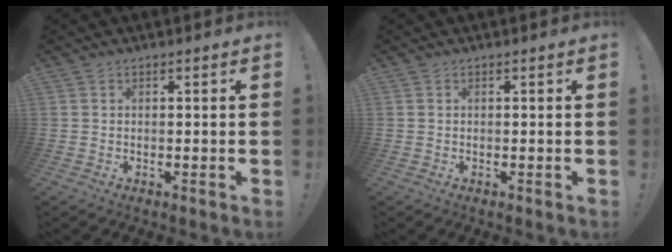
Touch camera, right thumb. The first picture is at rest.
{"total": 0.0}